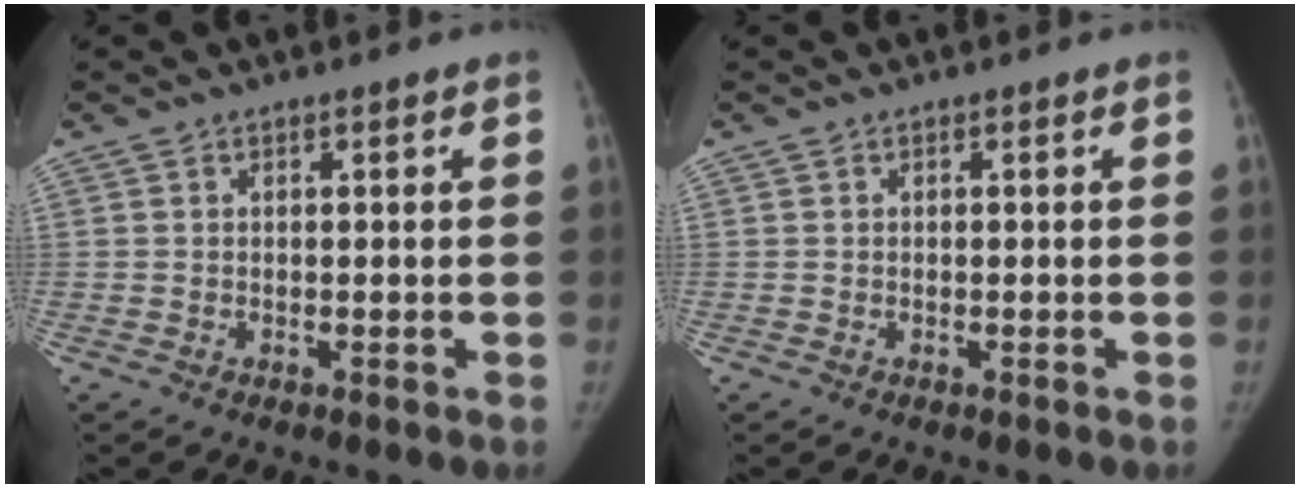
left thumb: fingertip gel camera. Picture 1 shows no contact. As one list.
[{"total": 0.0}]